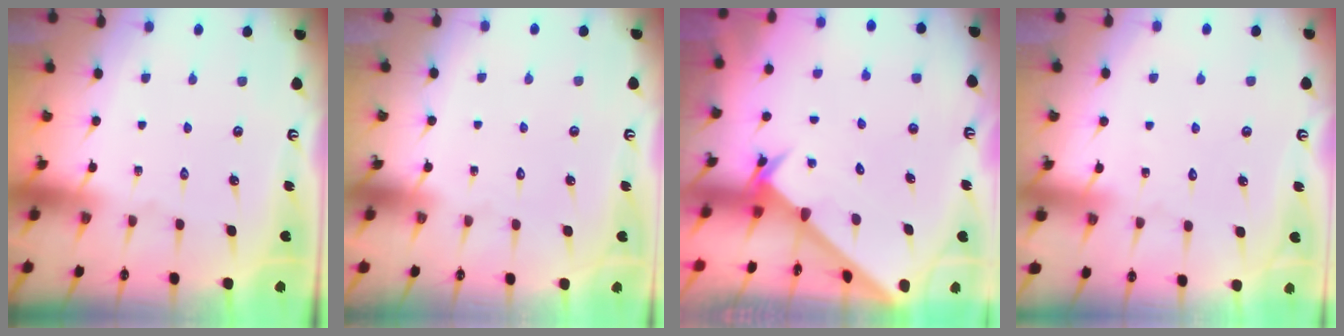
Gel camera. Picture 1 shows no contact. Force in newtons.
{"total": 1.5, "press": 1.5, "slide": 0.0}
{"total": 2.2, "press": 2.2, "slide": 0.2}
{"total": 4.0, "press": 4.0, "slide": 0.3}